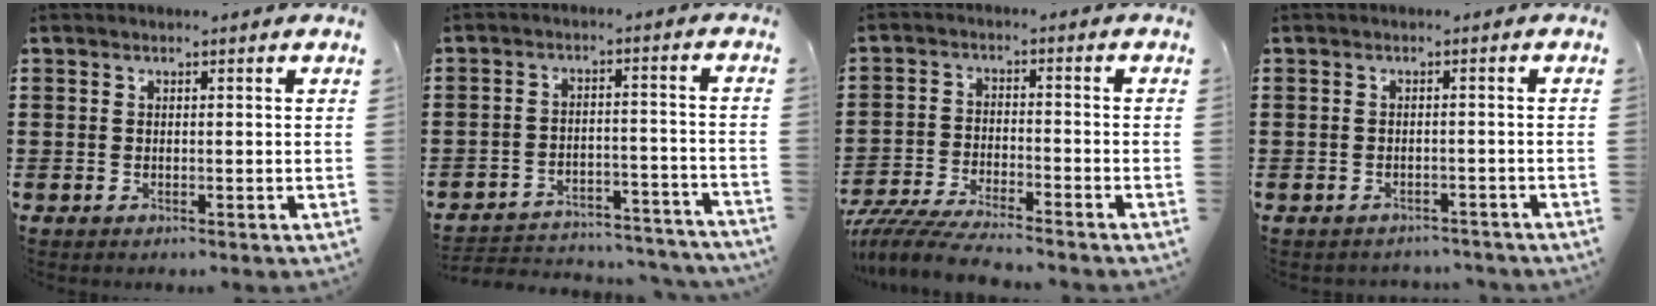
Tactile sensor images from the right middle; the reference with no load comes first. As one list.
[{"total": 3.9, "force": [-3.8, 0.6, 0.8], "torque": [-0.019, 0.004, -0.081]}, {"total": 5.7, "force": [-5.4, 0.3, 1.7], "torque": [-0.047, -0.009, -0.110]}, {"total": 1.4, "force": [-1.4, 0.2, 0.0], "torque": [-0.006, -0.001, -0.029]}]